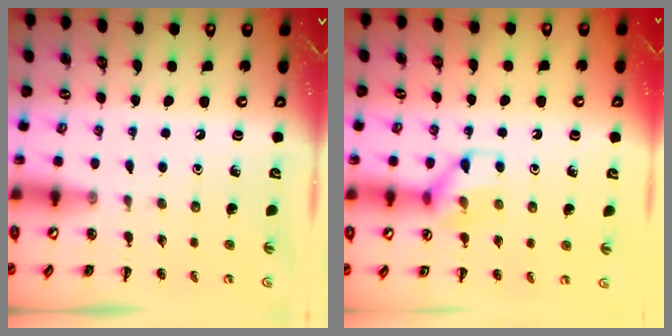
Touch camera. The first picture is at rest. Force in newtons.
{"total": 9.8, "press": 9.8, "slide": 0.8}